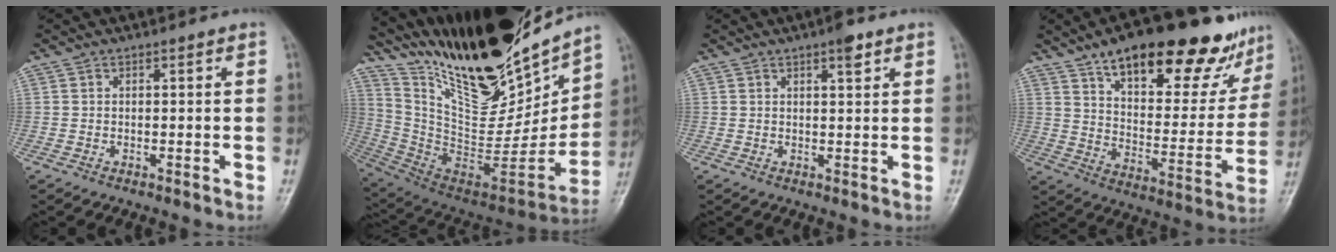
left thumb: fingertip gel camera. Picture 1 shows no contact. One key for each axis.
{"total": 31.0, "fx": 24.0, "fy": 9.9, "fz": 17.0, "tx": -0.247, "ty": -0.108, "tz": 0.407}
{"total": 2.9, "fx": 1.8, "fy": 0.8, "fz": 2.2, "tx": -0.025, "ty": -0.007, "tz": 0.023}
{"total": 26.9, "fx": 18.1, "fy": 10.6, "fz": 16.9, "tx": -0.196, "ty": -0.055, "tz": 0.263}